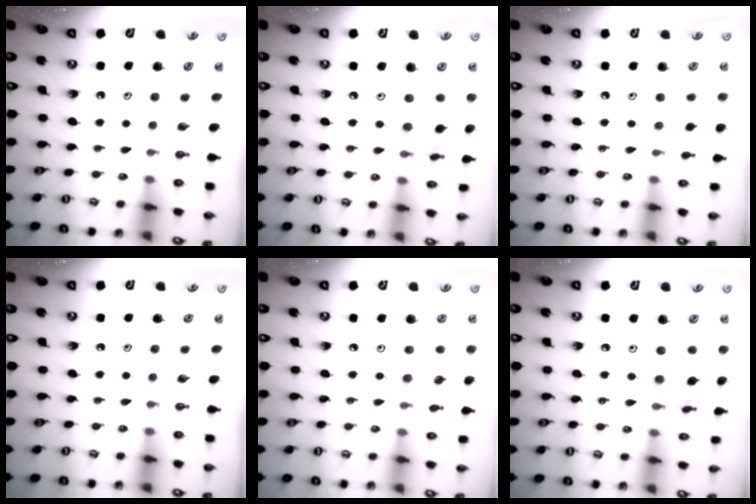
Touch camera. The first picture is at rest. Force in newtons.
{"total": 4.7, "press": 4.7, "slide": 0.3}
{"total": 3.3, "press": 3.2, "slide": 0.7}
{"total": 0.0}
{"total": 4.1, "press": 4.1, "slide": 0.5}
{"total": 10.1, "press": 10.1, "slide": 0.9}